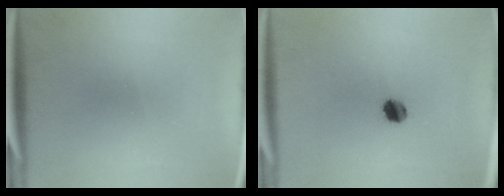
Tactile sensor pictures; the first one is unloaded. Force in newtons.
{"total": 3.9}